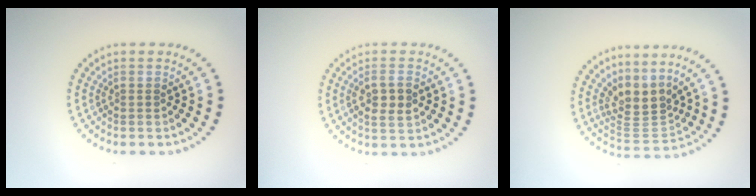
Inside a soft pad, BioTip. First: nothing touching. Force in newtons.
{"total": 2.7, "press": 2.7, "slide": 0.6}
{"total": 3.5, "press": 2.6, "slide": 2.4}